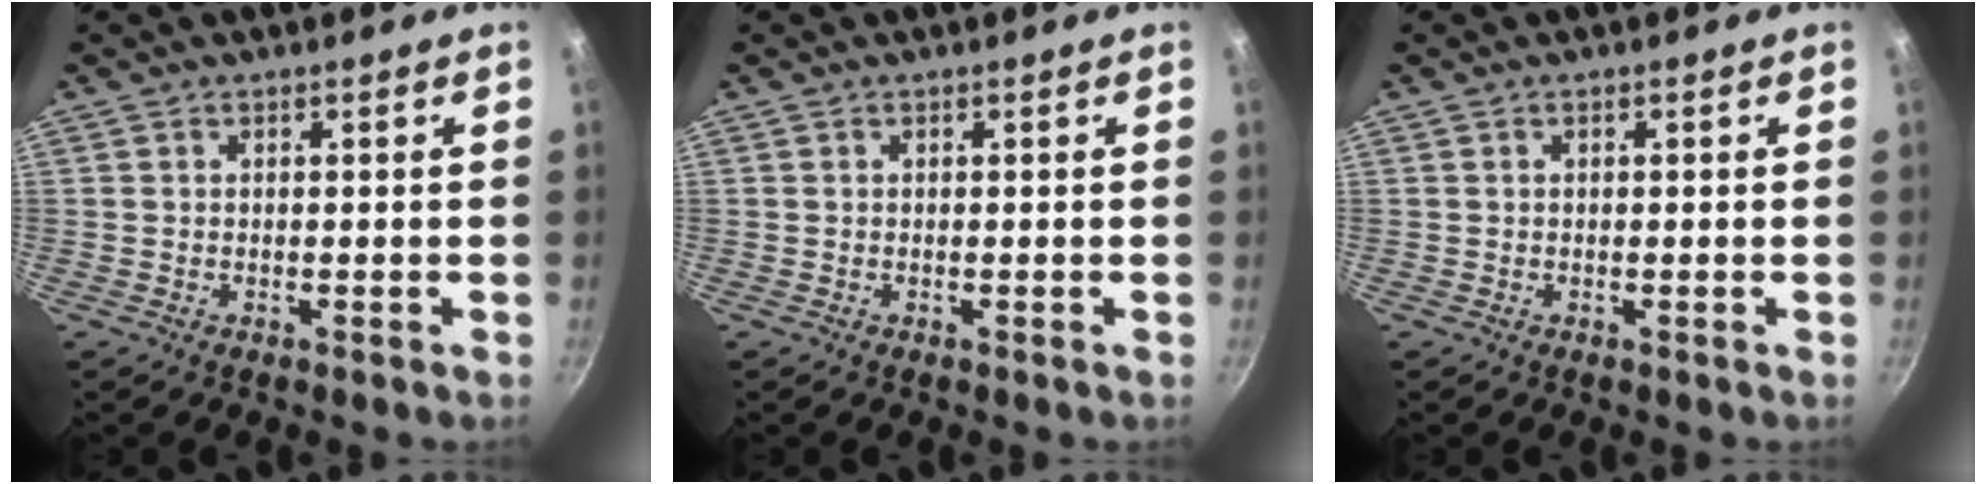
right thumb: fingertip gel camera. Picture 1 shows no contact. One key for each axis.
{"total": 0.0}
{"total": 0.0}